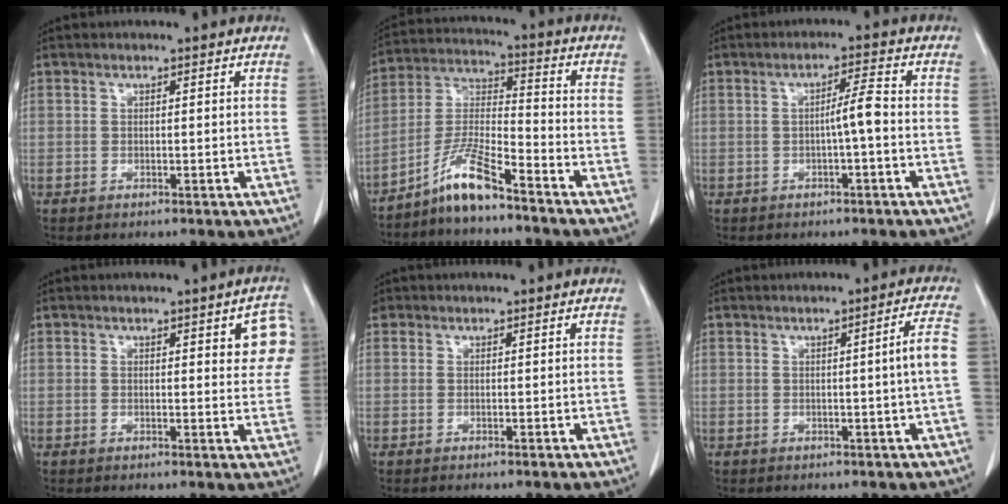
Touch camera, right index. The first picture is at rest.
{"total": 8.7, "force": [-6.7, 0.8, 5.5], "torque": [-0.122, -0.005, -0.134]}
{"total": 3.4, "force": [-0.7, -0.1, 3.4], "torque": [-0.053, 0.004, -0.011]}
{"total": 5.5, "force": [2.0, 1.6, 4.8], "torque": [-0.037, 0.000, 0.015]}
{"total": 0.5, "force": [0.3, 0.4, 0.0], "torque": [-0.002, 0.008, 0.004]}
{"total": 3.6, "force": [-0.2, -0.9, 3.5], "torque": [-0.049, -0.001, -0.001]}